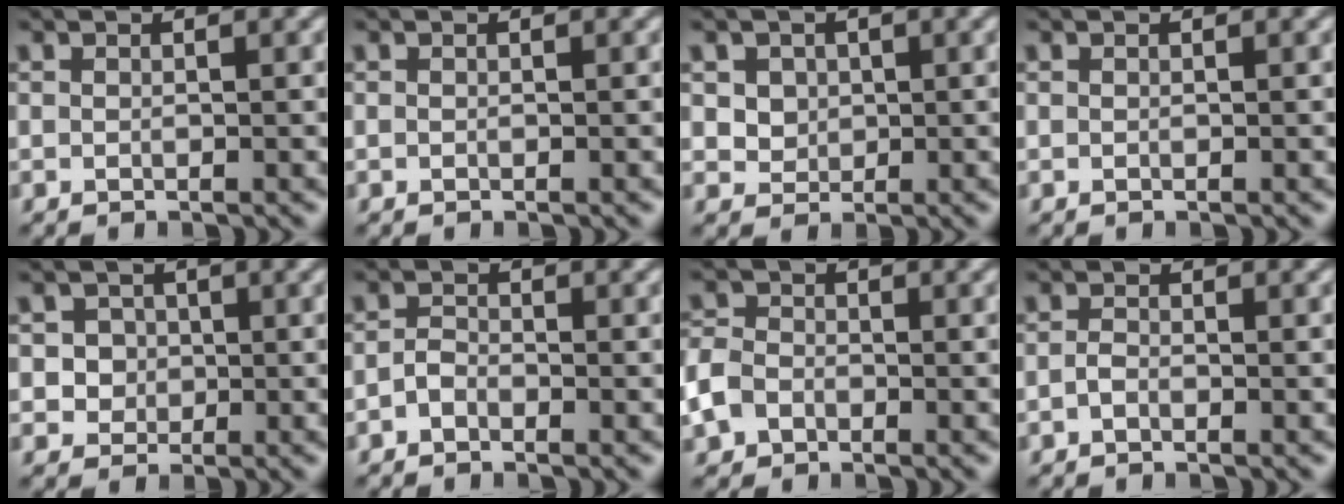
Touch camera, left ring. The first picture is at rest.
{"total": 0.0}
{"total": 3.0, "force": [1.2, 2.4, 1.3], "torque": [-0.030, 0.006, 0.029]}
{"total": 0.0}
{"total": 2.6, "force": [0.5, 2.3, 0.9], "torque": [-0.001, 0.006, 0.009]}
{"total": 1.1, "force": [-0.7, 0.6, 0.6], "torque": [-0.012, 0.004, -0.018]}
{"total": 3.1, "force": [-1.3, 2.4, 1.5], "torque": [-0.039, 0.000, -0.038]}
{"total": 0.8, "force": [-0.4, 0.4, 0.5], "torque": [-0.013, 0.001, -0.011]}